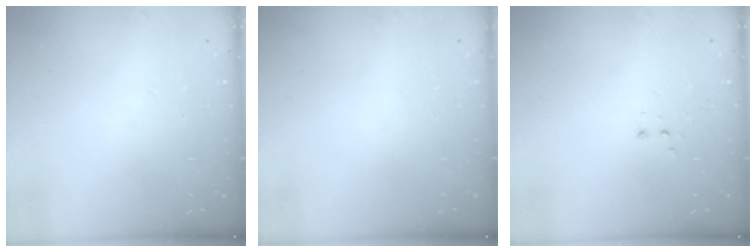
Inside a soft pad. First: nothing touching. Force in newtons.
{"total": 0.0}
{"total": 2.8, "press": 2.7, "slide": 0.5}